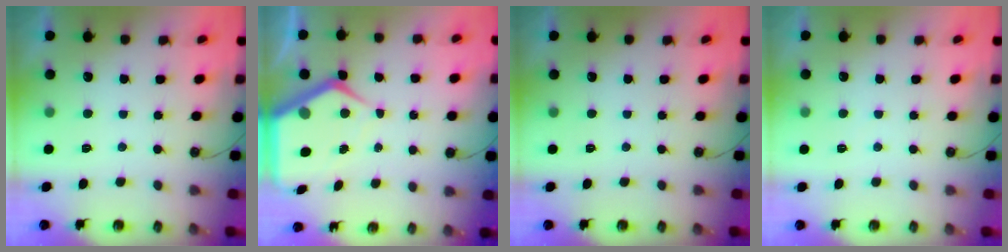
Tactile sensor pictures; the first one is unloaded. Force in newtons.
{"total": 9.0, "press": 8.9, "slide": 0.8}
{"total": 0.0}
{"total": 3.6, "press": 3.6, "slide": 0.4}